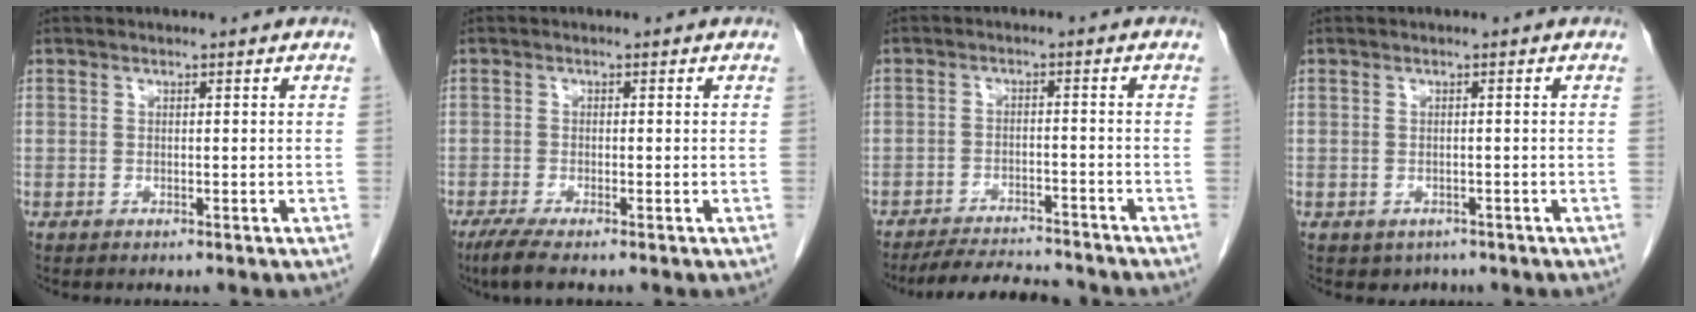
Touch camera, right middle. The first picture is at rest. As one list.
[{"total": 3.5, "force": [-2.6, 0.2, 2.4], "torque": [-0.051, -0.011, -0.050]}, {"total": 8.7, "force": [-8.3, 1.1, 2.3], "torque": [-0.033, -0.004, -0.127]}, {"total": 2.0, "force": [-1.3, 1.5, 0.4], "torque": [-0.007, 0.003, -0.012]}]